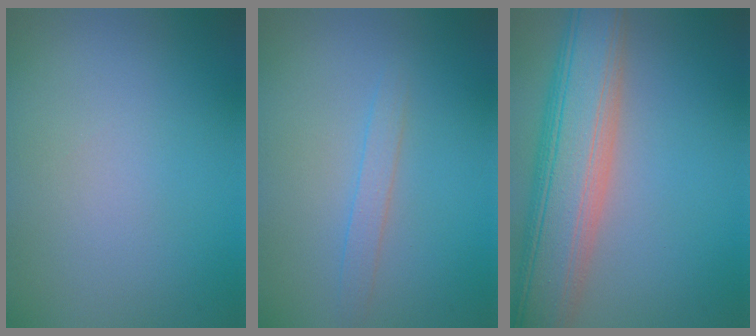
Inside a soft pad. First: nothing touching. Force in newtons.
{"total": 1.3, "press": 1.3, "slide": 0.0}
{"total": 10.0, "press": 9.9, "slide": 0.9}